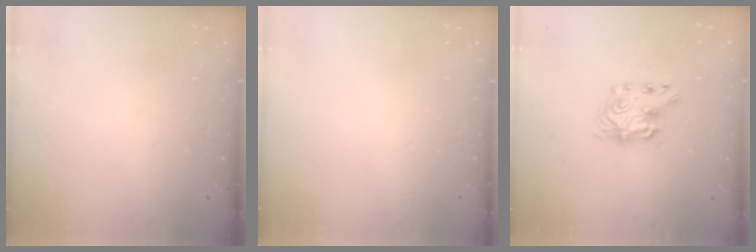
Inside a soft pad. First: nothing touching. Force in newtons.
{"total": 0.0}
{"total": 7.7, "press": 7.7, "slide": 0.7}